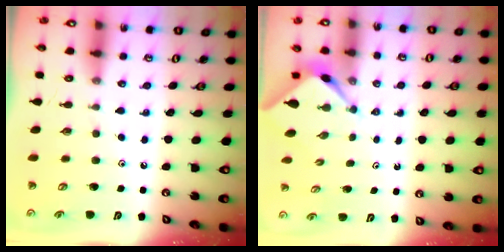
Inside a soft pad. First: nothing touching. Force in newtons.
{"total": 2.1, "press": 2.1, "slide": 0.3}